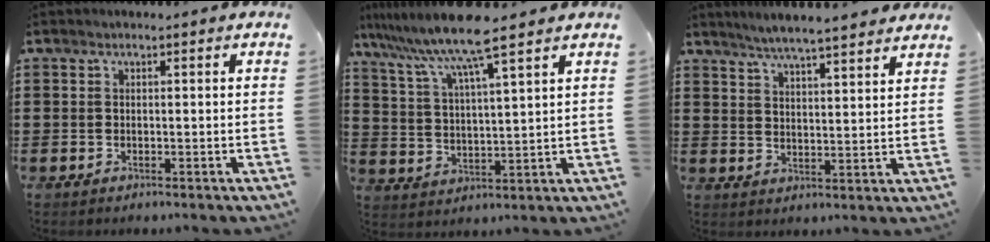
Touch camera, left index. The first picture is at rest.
{"total": 9.1, "force": [7.5, -0.8, 5.1], "torque": [-0.127, -0.041, 0.123]}
{"total": 4.8, "force": [4.5, -0.4, 1.5], "torque": [-0.045, -0.020, 0.078]}